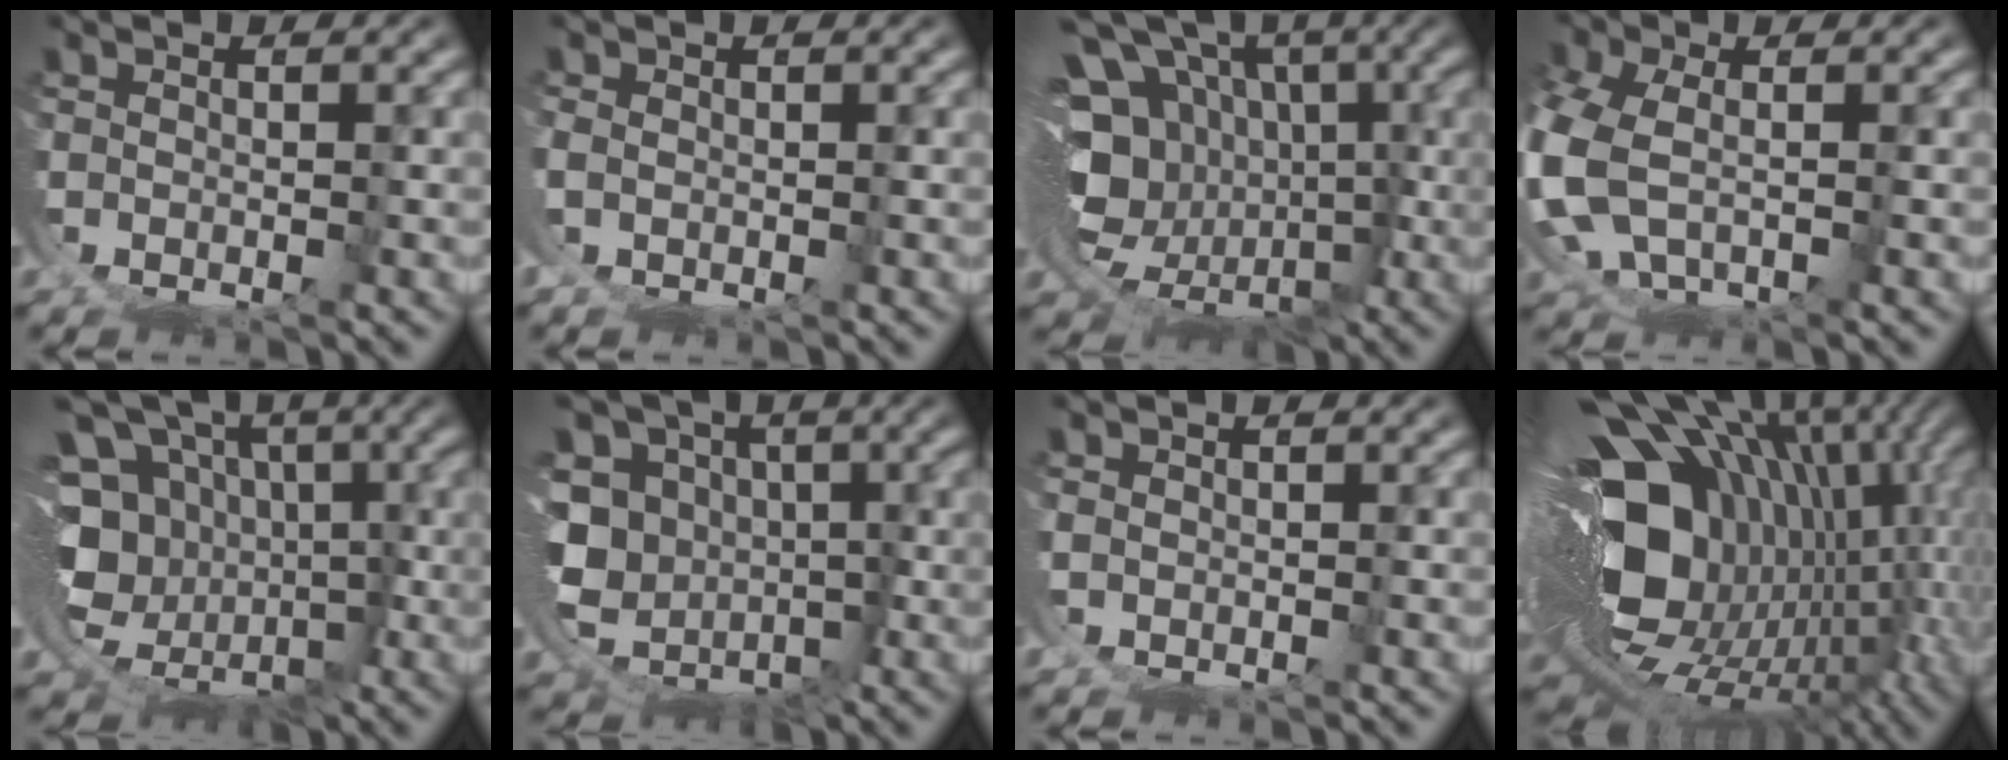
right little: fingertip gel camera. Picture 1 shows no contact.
{"total": 0.7, "force": [0.2, -0.2, 0.6], "torque": [-0.020, -0.002, 0.010]}
{"total": 14.8, "force": [-0.6, 10.5, 10.3], "torque": [-0.200, -0.056, 0.008]}
{"total": 4.5, "force": [0.2, 2.5, 3.7], "torque": [-0.121, -0.016, 0.022]}
{"total": 16.4, "force": [-1.3, 12.5, 10.6], "torque": [-0.209, -0.057, -0.013]}
{"total": 15.5, "force": [-0.1, 12.4, 9.3], "torque": [-0.180, -0.040, -0.003]}
{"total": 0.9, "force": [0.8, -0.3, 0.3], "torque": [-0.010, 0.002, 0.019]}
{"total": 25.4, "force": [-3.4, 15.6, 19.8], "torque": [-0.289, -0.054, -0.025]}